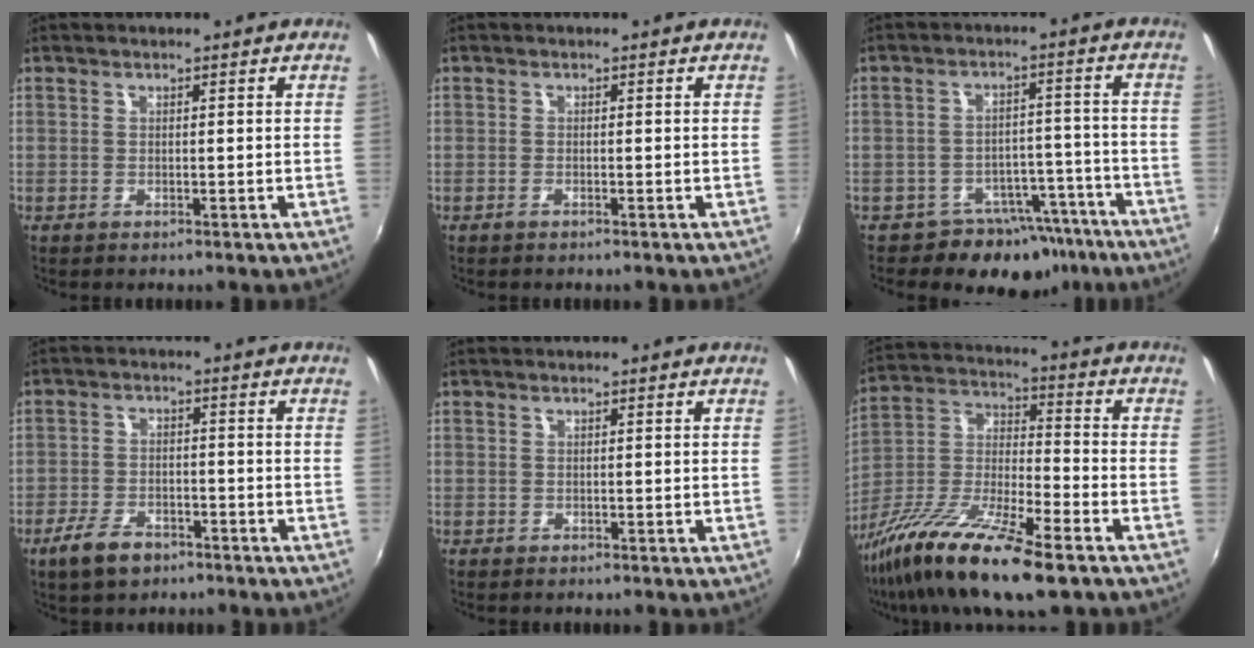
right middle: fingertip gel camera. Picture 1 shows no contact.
{"total": 0.6, "force": [-0.5, 0.0, 0.3], "torque": [-0.005, -0.001, -0.012]}
{"total": 10.8, "force": [-8.2, 6.7, 2.4], "torque": [-0.027, 0.030, -0.095]}
{"total": 6.8, "force": [-4.6, 3.3, 3.8], "torque": [-0.100, -0.006, -0.083]}
{"total": 0.0}
{"total": 20.4, "force": [-13.2, 4.5, 14.8], "torque": [-0.291, -0.027, -0.248]}